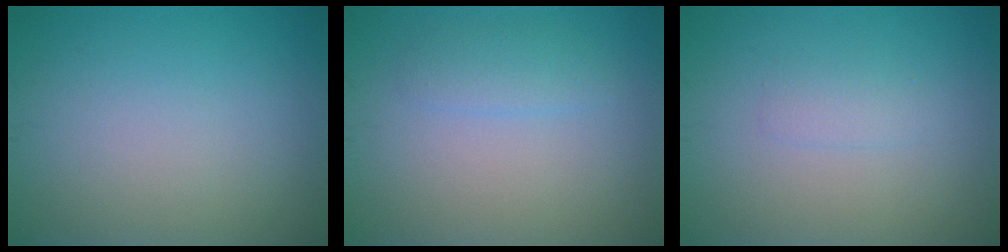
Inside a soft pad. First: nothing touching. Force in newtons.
{"total": 1.6, "press": 1.6, "slide": 0.0}
{"total": 1.1, "press": 1.1, "slide": 0.1}